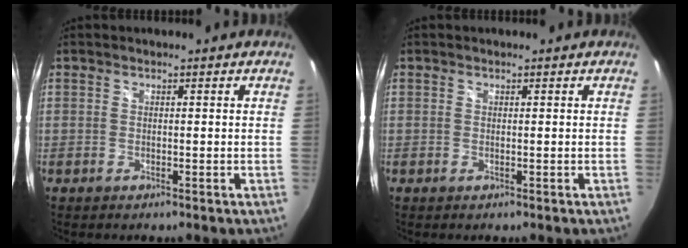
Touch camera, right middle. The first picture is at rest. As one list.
[{"total": 0.0}]